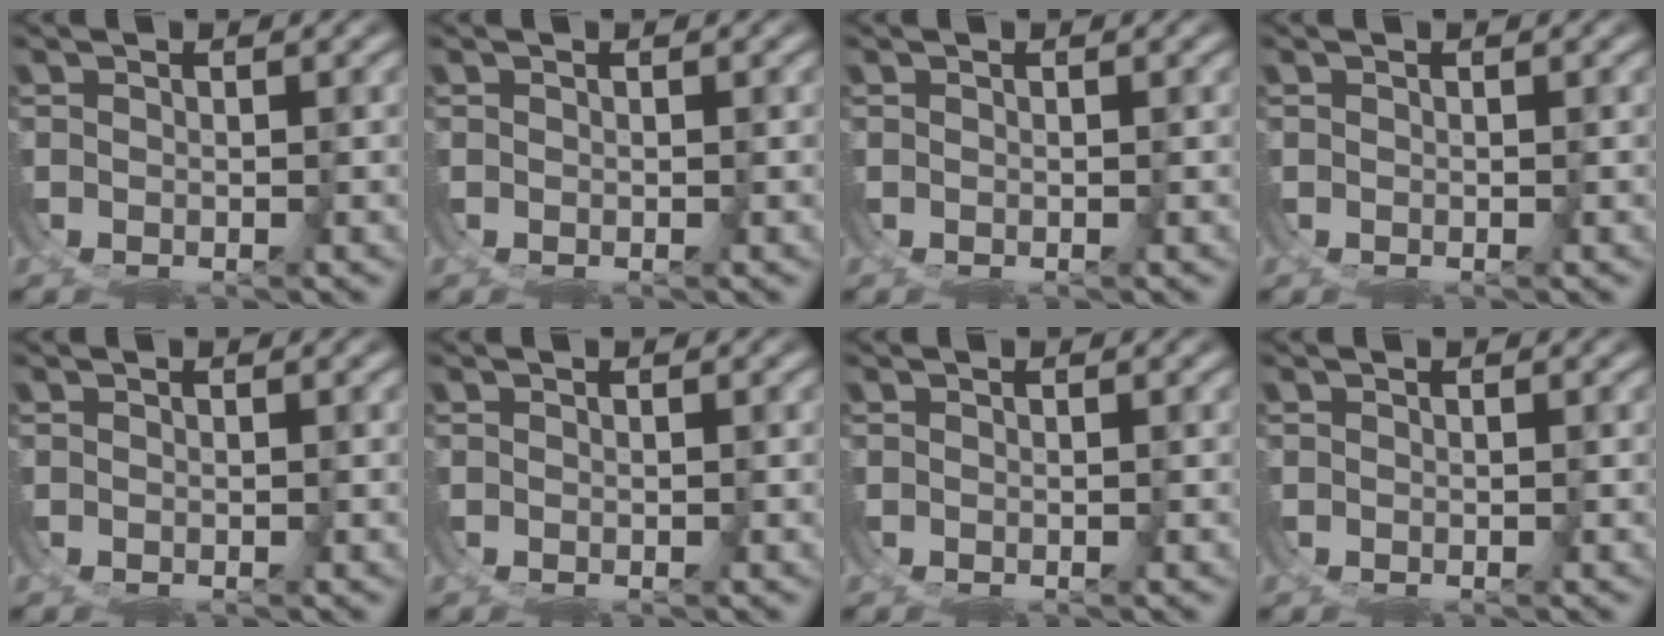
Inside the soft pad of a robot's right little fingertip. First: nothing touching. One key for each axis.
{"total": 0.0}
{"total": 0.0}
{"total": 0.0}
{"total": 0.0}
{"total": 0.0}
{"total": 0.0}
{"total": 0.0}